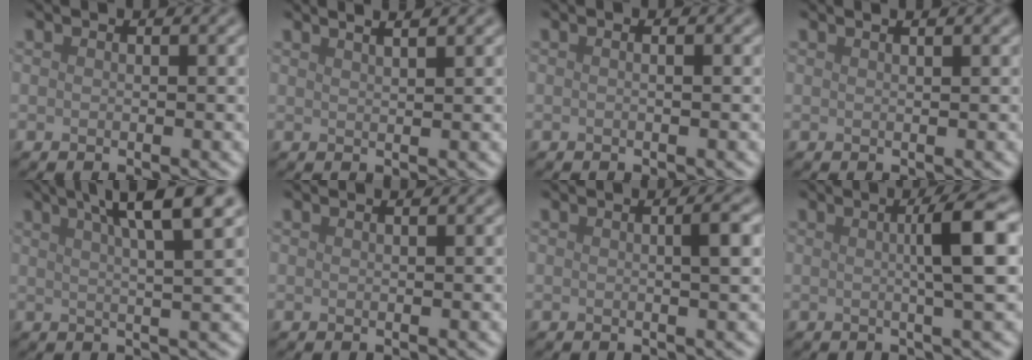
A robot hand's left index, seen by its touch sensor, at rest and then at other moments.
{"total": 3.6, "force": [2.4, 1.4, 2.2], "torque": [0.001, 0.023, -0.002]}
{"total": 1.3, "force": [0.2, 0.6, 1.1], "torque": [-0.006, -0.006, -0.010]}
{"total": 2.2, "force": [1.3, 1.0, 1.5], "torque": [0.002, 0.001, -0.010]}
{"total": 7.2, "force": [3.7, 1.4, 6.0], "torque": [-0.059, 0.022, 0.045]}
{"total": 0.8, "force": [0.5, 0.3, 0.6], "torque": [-0.004, 0.001, 0.000]}
{"total": 2.0, "force": [0.2, 0.4, 2.0], "torque": [-0.025, 0.007, -0.001]}
{"total": 4.9, "force": [0.6, 0.6, 4.9], "torque": [-0.068, 0.010, 0.006]}